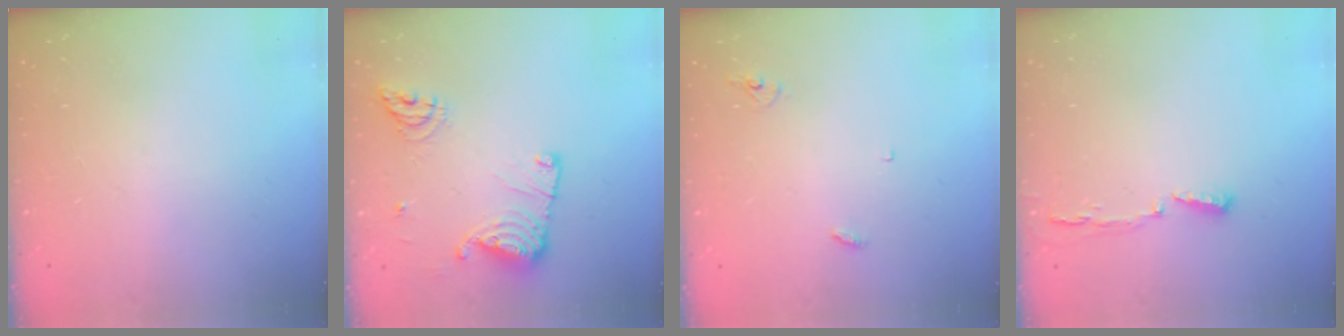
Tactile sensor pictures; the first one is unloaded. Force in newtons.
{"total": 13.5, "press": 13.4, "slide": 1.2}
{"total": 2.9, "press": 2.9, "slide": 0.2}
{"total": 4.1, "press": 4.0, "slide": 1.1}